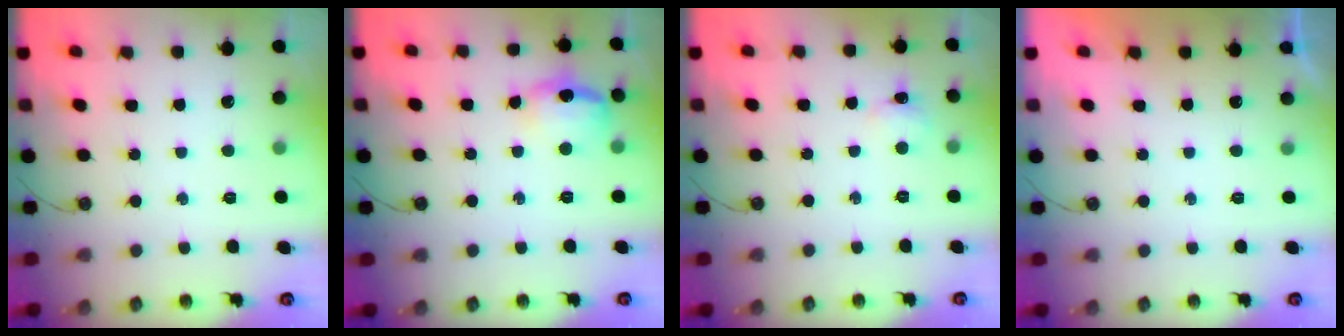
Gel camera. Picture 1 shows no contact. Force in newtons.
{"total": 12.8, "press": 12.8, "slide": 1.0}
{"total": 3.2, "press": 2.7, "slide": 1.8}
{"total": 0.0}